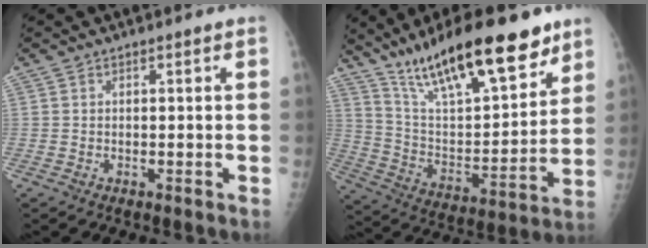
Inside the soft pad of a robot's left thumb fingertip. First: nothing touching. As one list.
[{"total": 24.9, "force": [17.0, 7.6, 16.5], "torque": [-0.239, -0.056, 0.293]}]